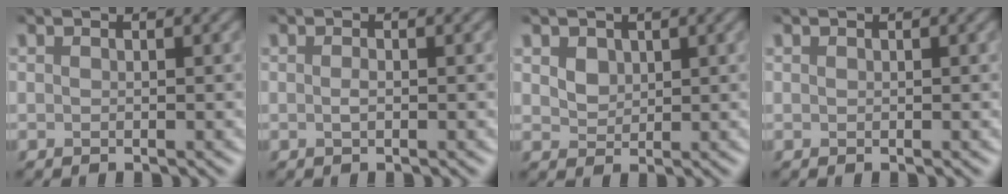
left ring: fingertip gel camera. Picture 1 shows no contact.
{"total": 0.5, "force": [-0.1, 0.1, 0.5], "torque": [-0.012, 0.000, -0.003]}
{"total": 1.9, "force": [1.0, 1.4, 0.9], "torque": [-0.022, 0.001, 0.020]}
{"total": 0.0}